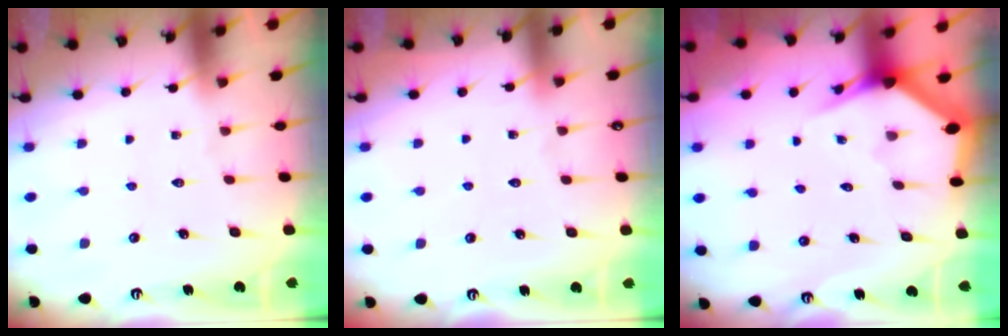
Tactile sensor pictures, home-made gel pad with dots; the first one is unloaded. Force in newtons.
{"total": 3.3, "press": 3.3, "slide": 0.6}
{"total": 2.9, "press": 2.9, "slide": 0.2}